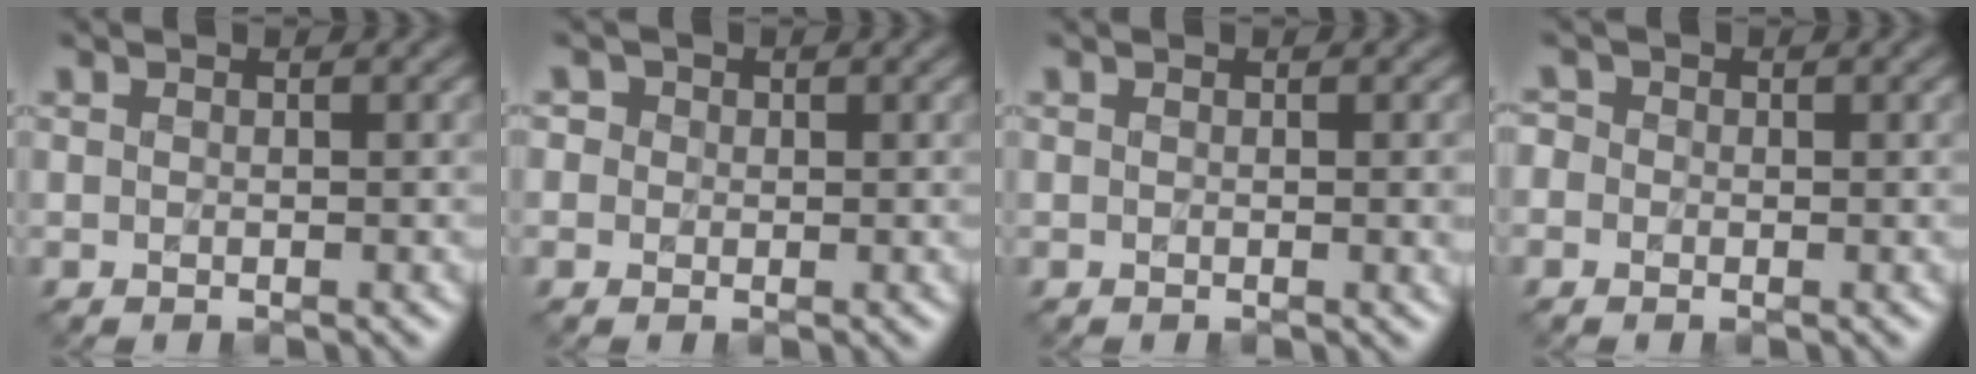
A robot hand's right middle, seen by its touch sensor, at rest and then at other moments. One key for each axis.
{"total": 1.7, "fx": 0.7, "fy": 1.5, "fz": 0.6, "tx": -0.003, "ty": 0.006, "tz": -0.004}
{"total": 1.3, "fx": 0.0, "fy": 0.2, "fz": 1.3, "tx": -0.014, "ty": -0.002, "tz": -0.001}
{"total": 1.2, "fx": 0.0, "fy": 1.2, "fz": 0.4, "tx": -0.006, "ty": 0.002, "tz": -0.013}